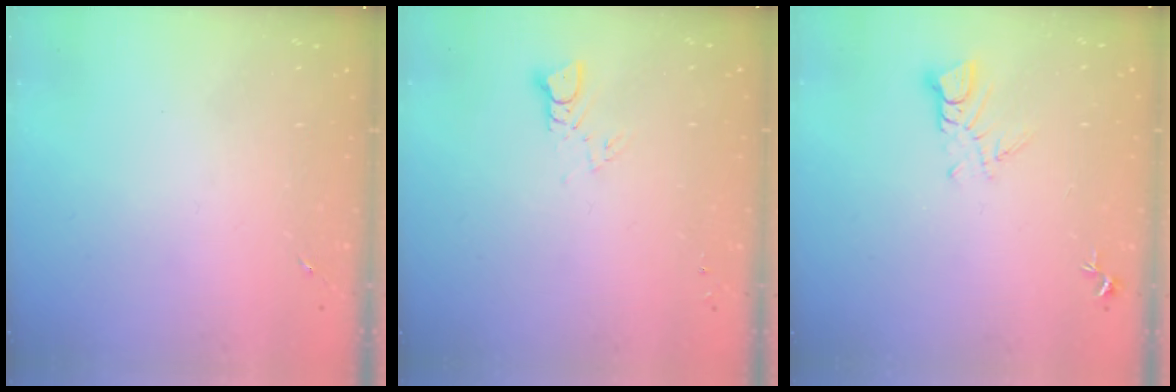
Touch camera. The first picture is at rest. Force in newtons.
{"total": 2.9, "press": 2.9, "slide": 0.2}
{"total": 4.3, "press": 4.3, "slide": 0.3}